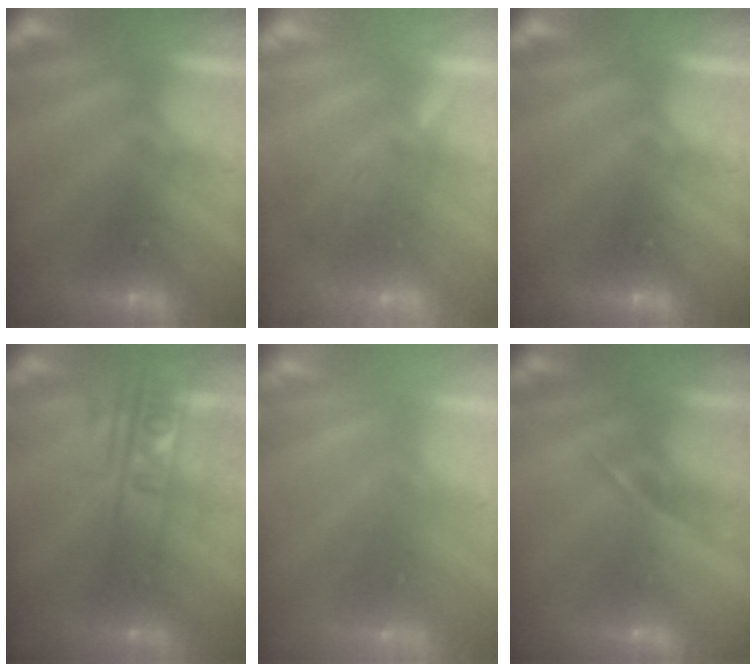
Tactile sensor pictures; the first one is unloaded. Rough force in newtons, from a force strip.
{"total": 2.3}
{"total": 0.0}
{"total": 2.2}
{"total": 8.3}
{"total": 1.3}